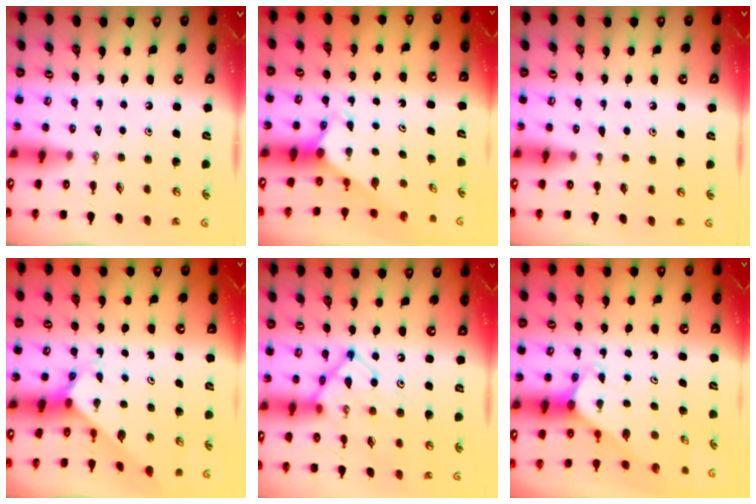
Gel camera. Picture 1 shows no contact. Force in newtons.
{"total": 2.6, "press": 2.6, "slide": 0.2}
{"total": 6.1, "press": 6.1, "slide": 0.5}
{"total": 2.5, "press": 2.5, "slide": 0.2}
{"total": 17.7, "press": 17.6, "slide": 2.2}
{"total": 1.9, "press": 1.9, "slide": 0.2}